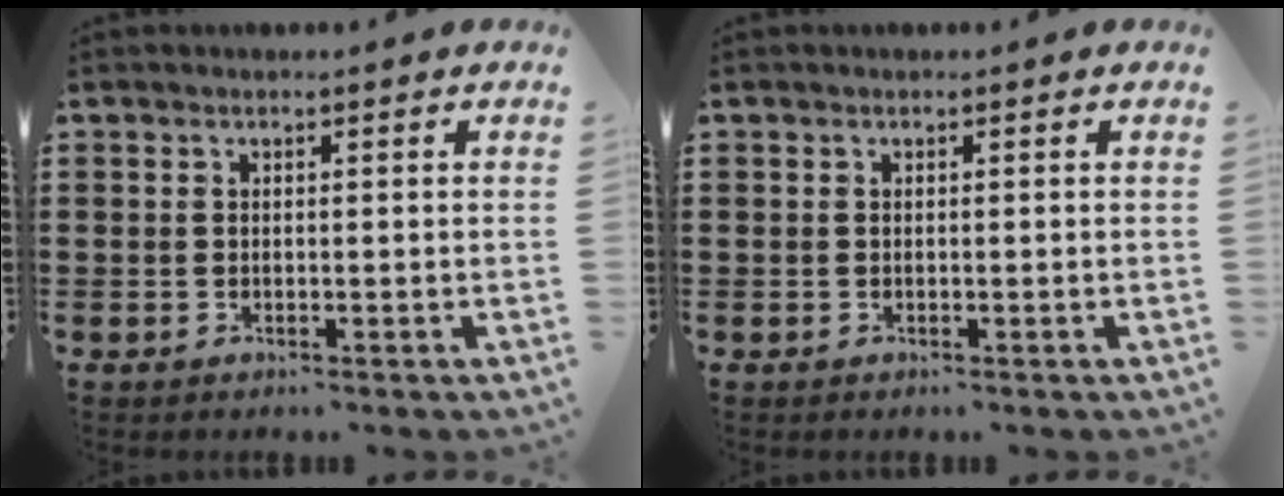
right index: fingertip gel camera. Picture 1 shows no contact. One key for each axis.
{"total": 0.0}